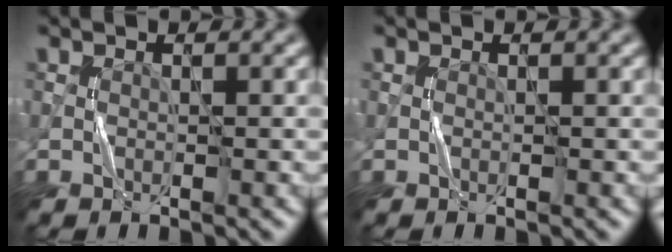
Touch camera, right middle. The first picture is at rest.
{"total": 0.0}